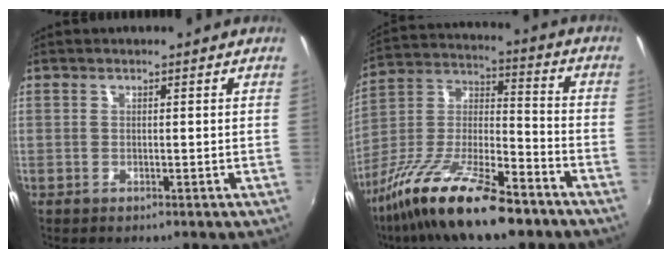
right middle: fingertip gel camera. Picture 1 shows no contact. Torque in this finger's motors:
{"motor_torque": [1.15, -0.99, 0.41, 0.21]}